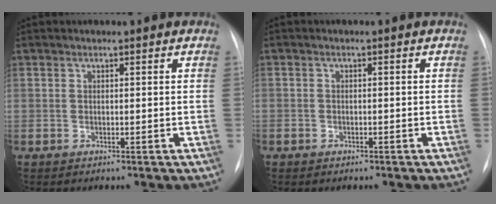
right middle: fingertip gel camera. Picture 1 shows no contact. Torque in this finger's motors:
{"motor_torque": [1.04, -1.10, 0.03, -0.17]}